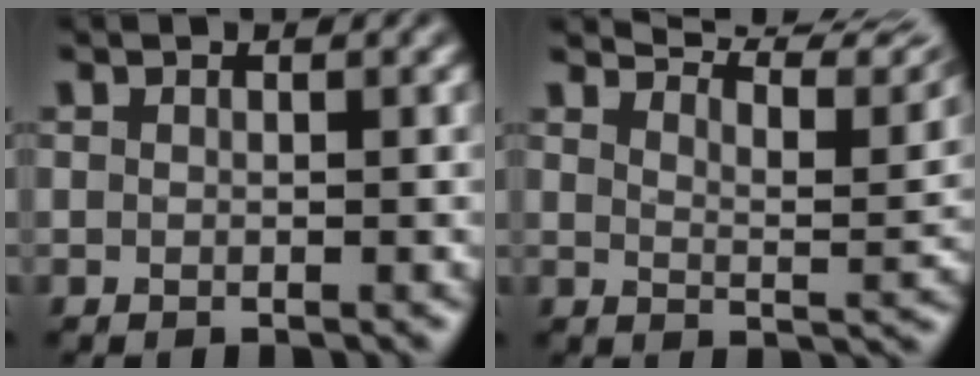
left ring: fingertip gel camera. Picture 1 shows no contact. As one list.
[{"total": 10.6, "force": [9.2, 2.2, 4.9], "torque": [-0.069, 0.014, 0.105]}]